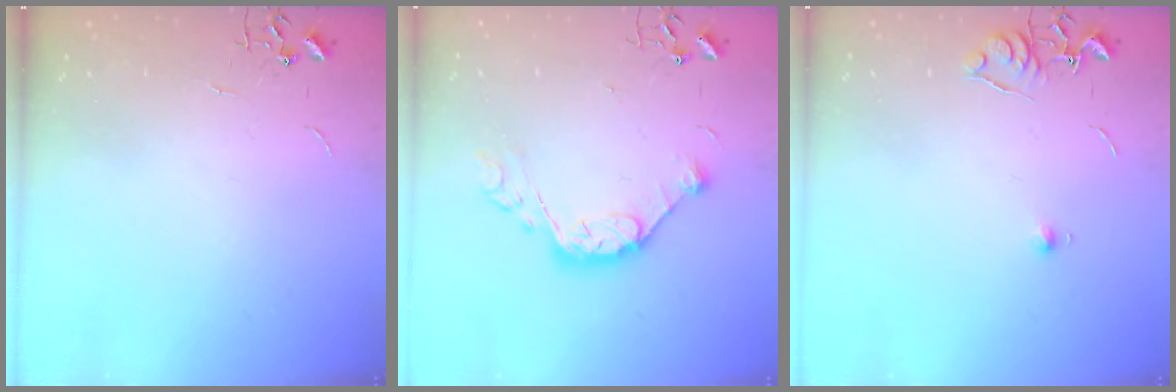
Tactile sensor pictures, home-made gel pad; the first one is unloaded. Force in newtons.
{"total": 10.6, "press": 10.6, "slide": 0.6}
{"total": 6.0, "press": 5.9, "slide": 0.7}